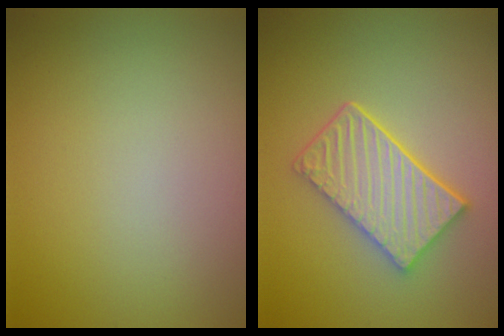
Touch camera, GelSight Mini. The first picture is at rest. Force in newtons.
{"total": 5.2, "press": 4.3, "slide": 3.0}